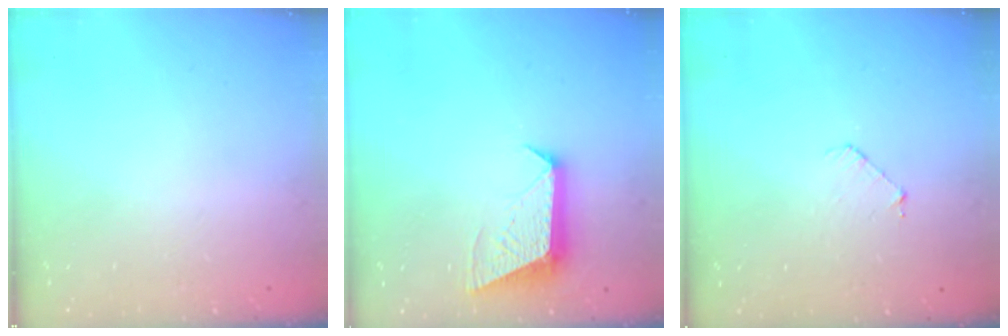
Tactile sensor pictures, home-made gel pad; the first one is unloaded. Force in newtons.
{"total": 10.3, "press": 10.3, "slide": 0.5}
{"total": 4.1, "press": 4.1, "slide": 0.3}